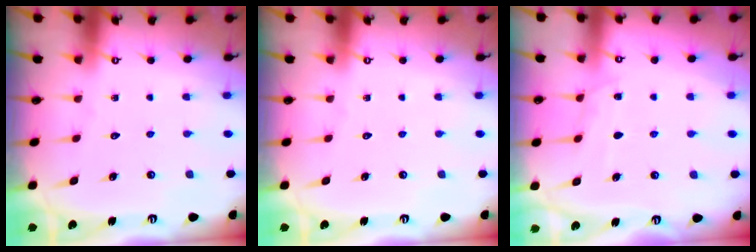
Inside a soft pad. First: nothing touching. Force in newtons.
{"total": 0.0}
{"total": 5.7, "press": 5.6, "slide": 0.6}